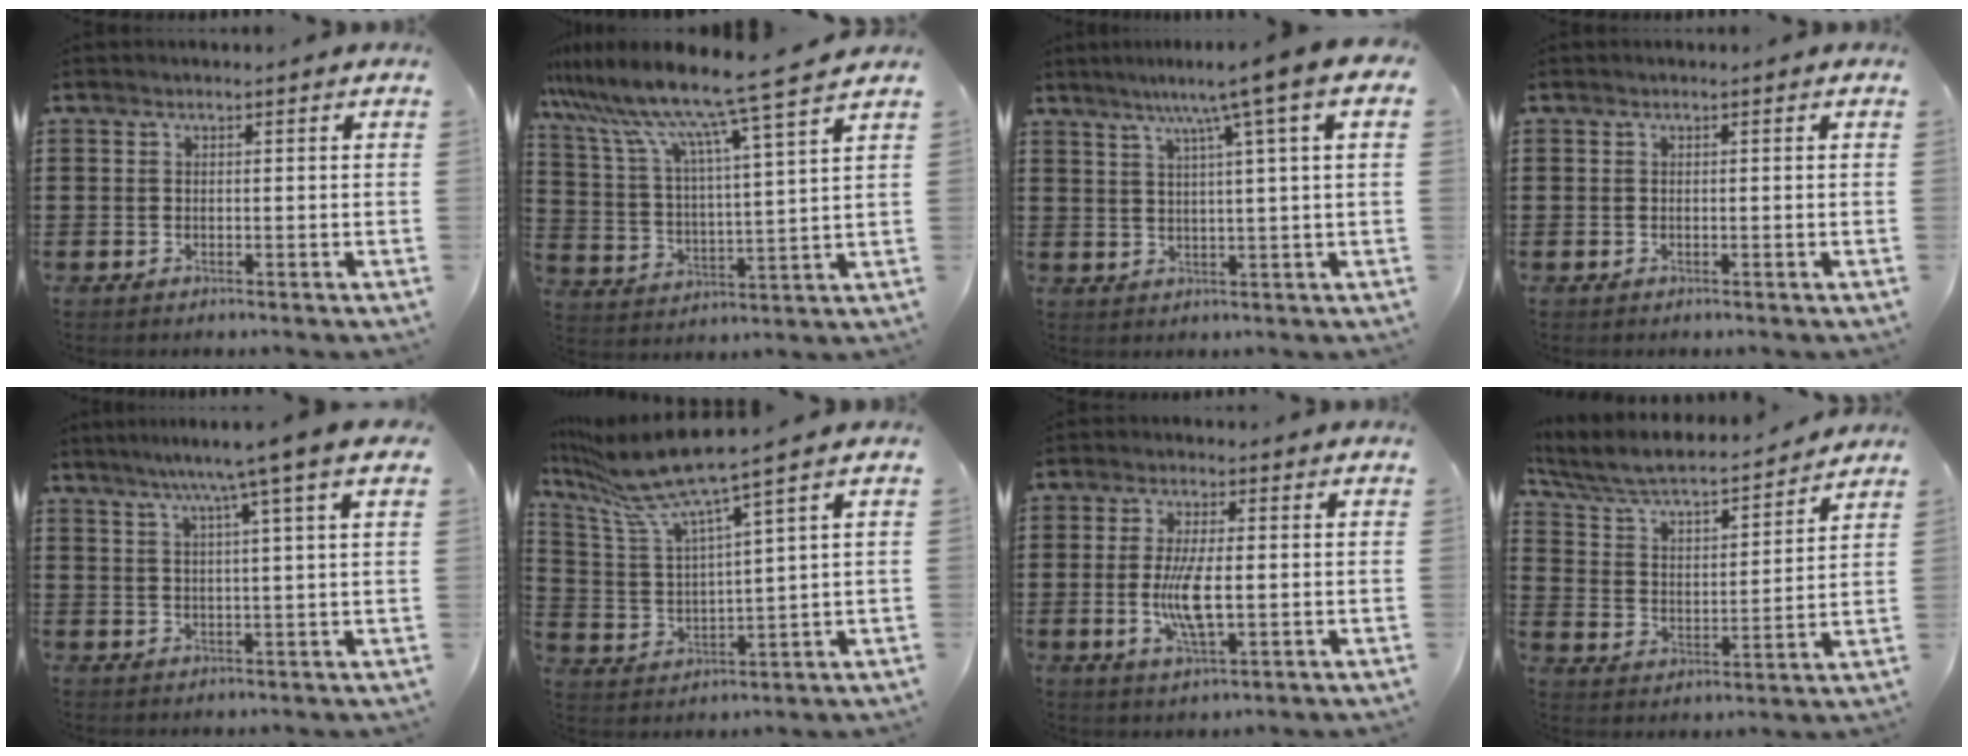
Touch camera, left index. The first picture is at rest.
{"total": 9.7, "force": [8.3, -1.0, 4.8], "torque": [-0.129, -0.058, 0.131]}
{"total": 7.6, "force": [3.7, -0.9, 6.6], "torque": [-0.129, -0.012, 0.053]}
{"total": 0.0}
{"total": 6.3, "force": [4.0, -0.9, 4.8], "torque": [-0.105, -0.010, 0.063]}
{"total": 8.8, "force": [7.0, 0.0, 5.3], "torque": [-0.141, -0.044, 0.114]}
{"total": 7.3, "force": [-0.8, 2.3, 6.9], "torque": [-0.156, -0.010, -0.023]}
{"total": 5.5, "force": [4.9, 0.8, 2.4], "torque": [-0.070, -0.039, 0.075]}